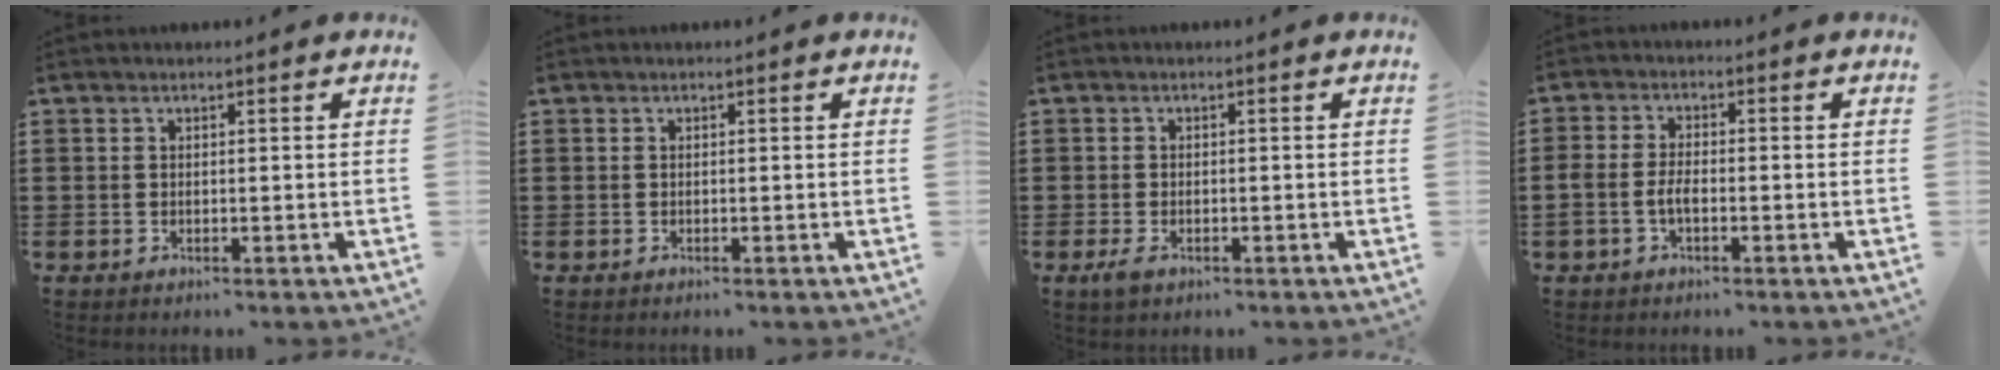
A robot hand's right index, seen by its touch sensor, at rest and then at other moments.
{"total": 0.0}
{"total": 1.5, "force": [-0.9, 0.9, 0.9], "torque": [-0.025, -0.004, -0.019]}
{"total": 2.8, "force": [-1.0, 1.2, 2.3], "torque": [-0.058, -0.001, -0.023]}